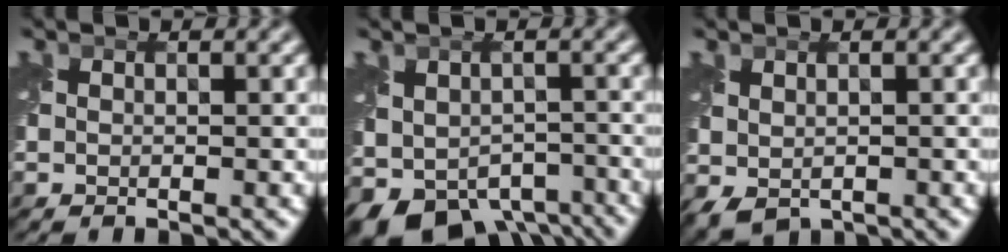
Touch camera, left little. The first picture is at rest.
{"total": 8.7, "force": [-5.4, 5.1, 4.4], "torque": [-0.072, -0.028, -0.072]}
{"total": 1.9, "force": [-0.3, 1.3, 1.3], "torque": [-0.033, -0.008, 0.000]}